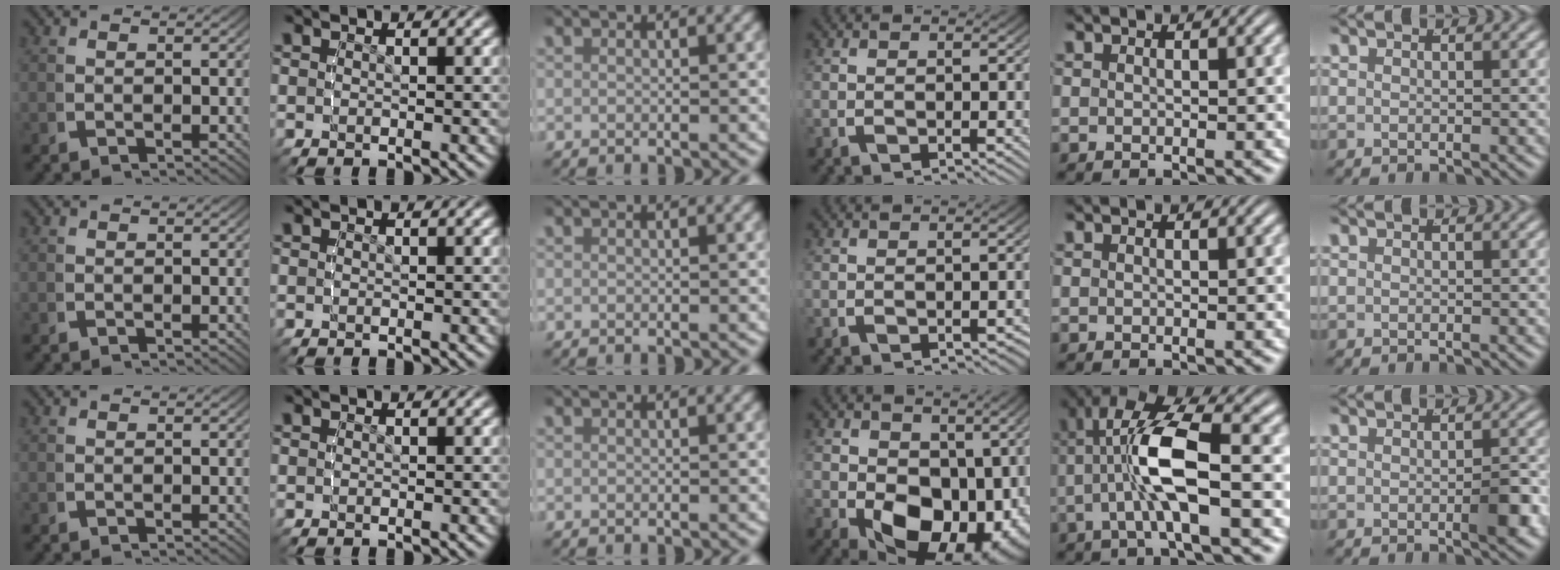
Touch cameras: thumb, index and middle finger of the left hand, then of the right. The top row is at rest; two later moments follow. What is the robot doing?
{"motion": "lift_and_place", "object": "stress ball aka squeeze ball"}